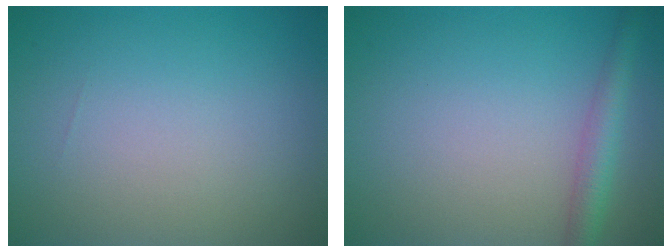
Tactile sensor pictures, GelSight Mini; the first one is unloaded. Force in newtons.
{"total": 2.7, "press": 2.7, "slide": 0.1}